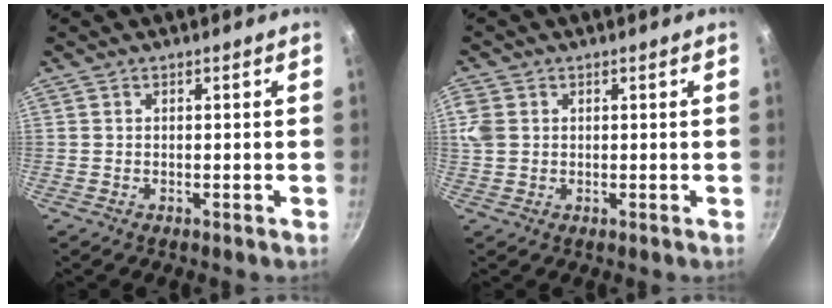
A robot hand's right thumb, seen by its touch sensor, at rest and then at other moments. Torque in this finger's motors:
{"motor_torque": [0.39, 0.32, 0.48, 0.26, 0.03]}